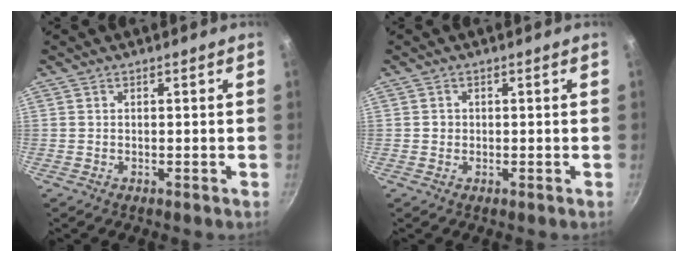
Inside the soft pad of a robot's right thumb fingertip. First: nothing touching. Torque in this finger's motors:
{"motor_torque": [-0.28, 0.98, 0.55, -0.34, -0.03]}